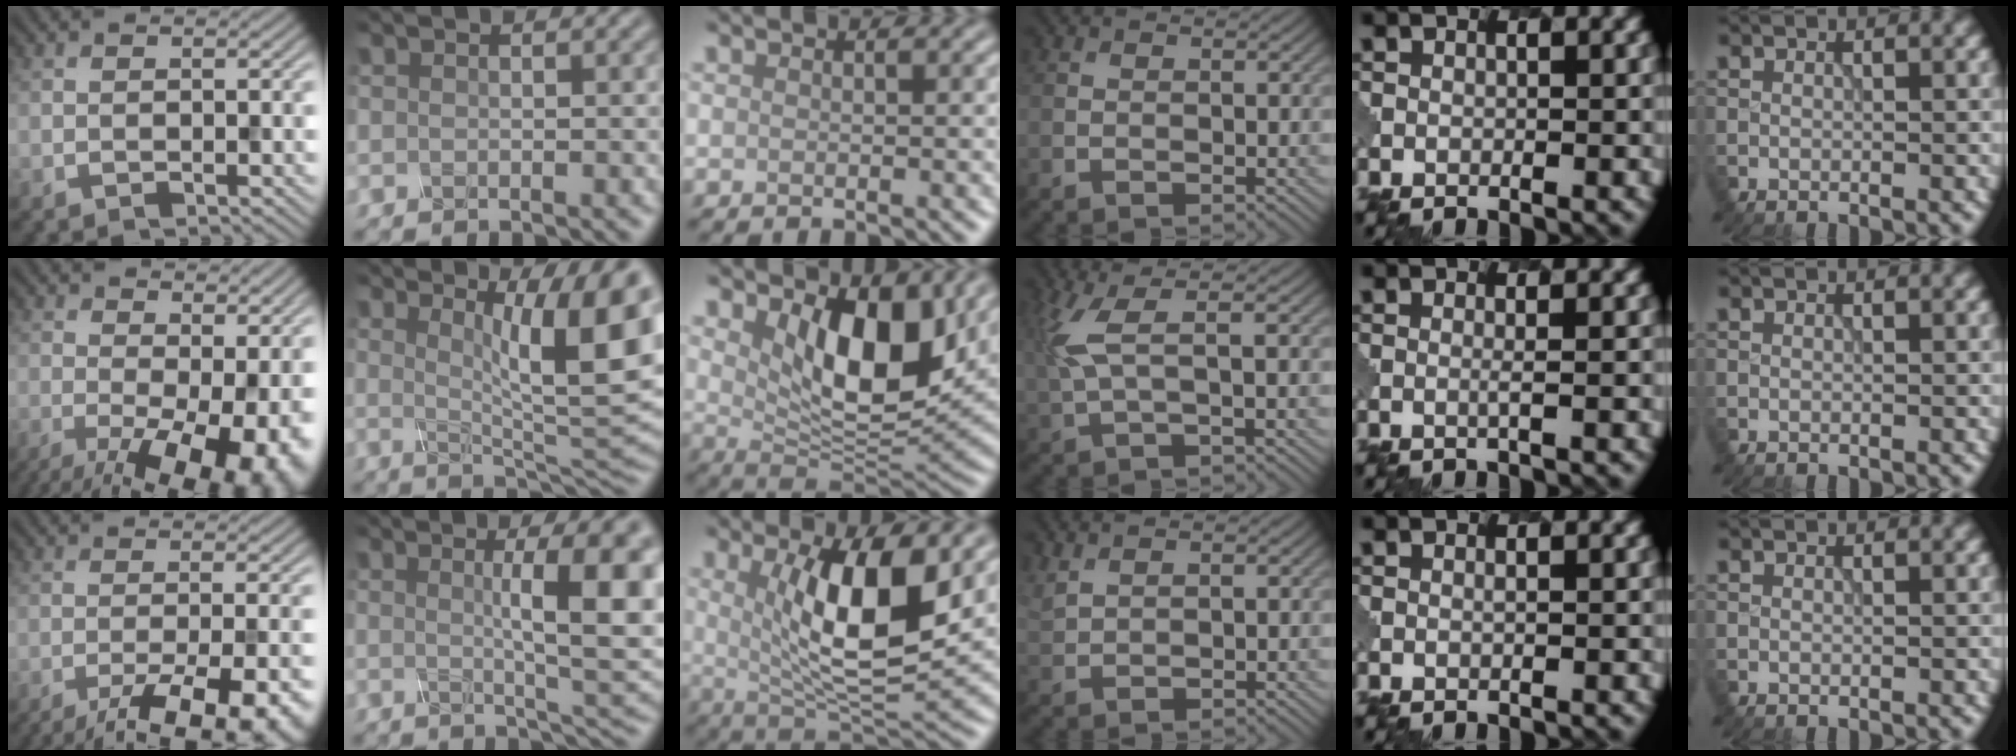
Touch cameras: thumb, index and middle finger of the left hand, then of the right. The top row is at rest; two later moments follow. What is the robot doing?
{"motion": "screw", "object": "spray bottle"}